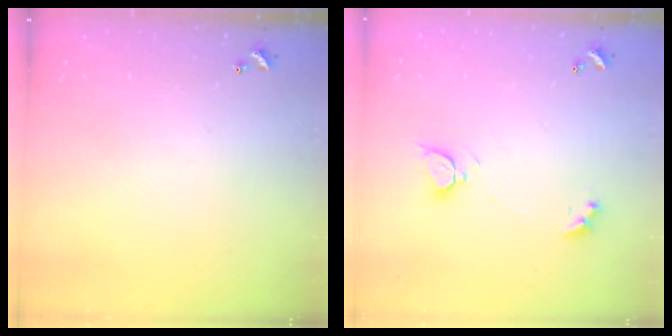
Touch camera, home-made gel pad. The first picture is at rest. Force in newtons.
{"total": 4.6, "press": 4.5, "slide": 0.5}